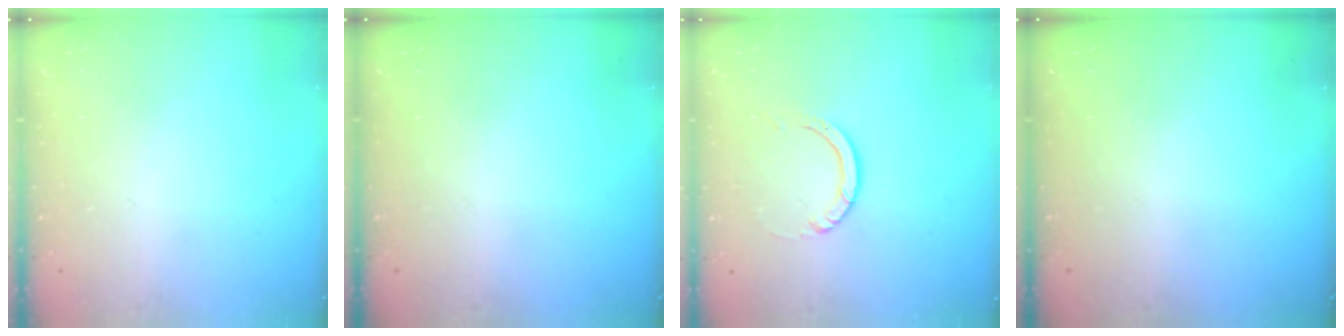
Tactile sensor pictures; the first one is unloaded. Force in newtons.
{"total": 0.0}
{"total": 3.2, "press": 3.2, "slide": 0.3}
{"total": 0.0}